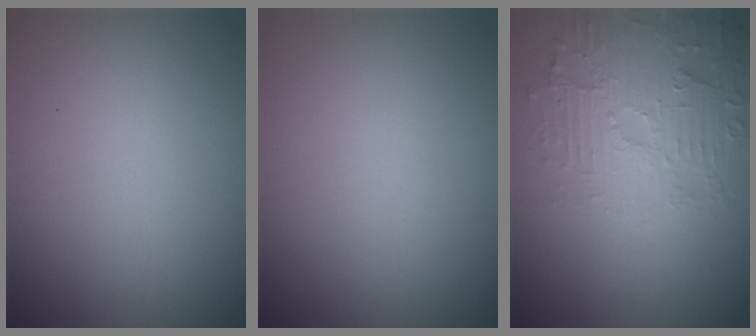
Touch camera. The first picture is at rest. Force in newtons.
{"total": 0.0}
{"total": 5.3, "press": 3.6, "slide": 3.8}